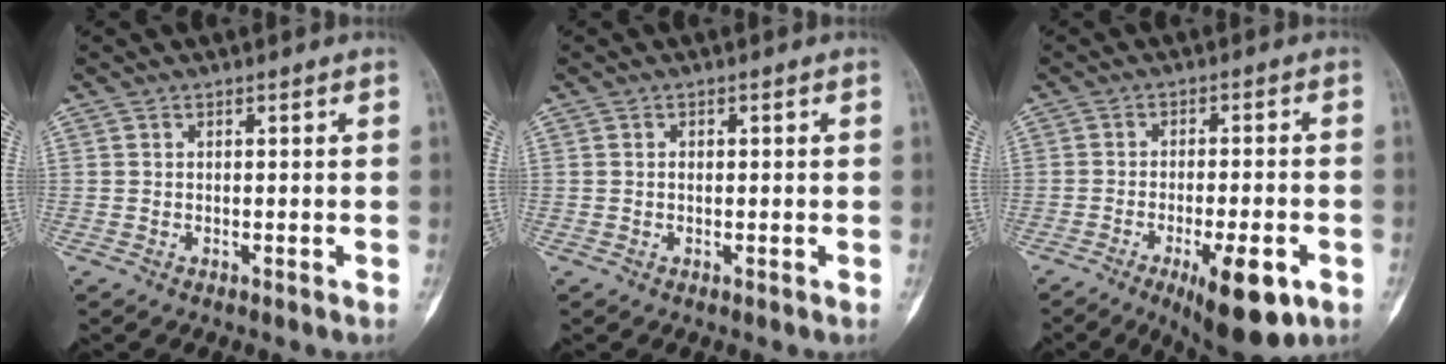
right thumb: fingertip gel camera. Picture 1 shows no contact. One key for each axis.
{"total": 0.8, "fx": 0.1, "fy": 0.5, "fz": 0.6, "tx": -0.011, "ty": 0.003, "tz": 0.001}
{"total": 12.0, "fx": -5.4, "fy": 3.8, "fz": 10.1, "tx": -0.142, "ty": 0.006, "tz": -0.069}